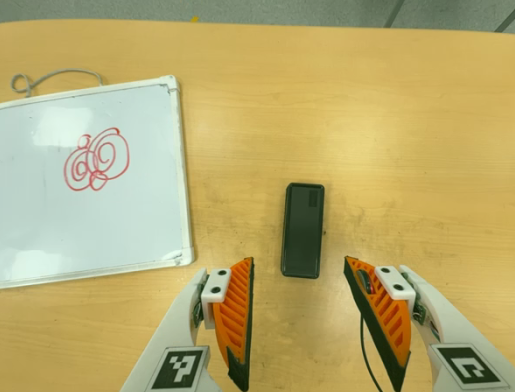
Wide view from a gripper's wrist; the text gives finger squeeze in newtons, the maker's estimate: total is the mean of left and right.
{"total": 0.0}